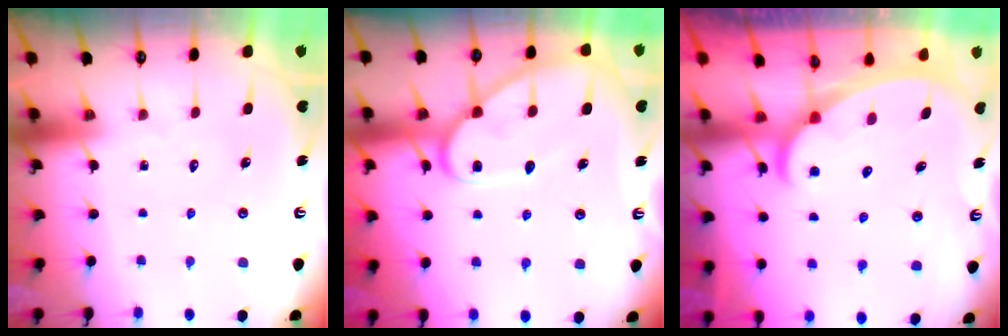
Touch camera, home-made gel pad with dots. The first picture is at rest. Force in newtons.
{"total": 11.4, "press": 11.4, "slide": 1.1}
{"total": 2.5, "press": 2.5, "slide": 0.3}